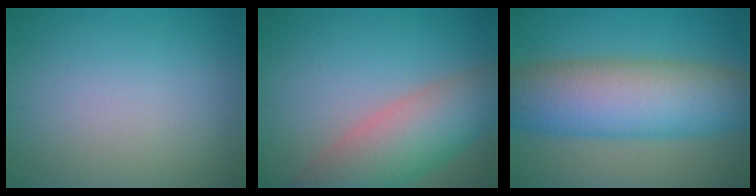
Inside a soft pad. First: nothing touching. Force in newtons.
{"total": 7.8, "press": 7.8, "slide": 0.4}
{"total": 11.2, "press": 11.2, "slide": 0.4}